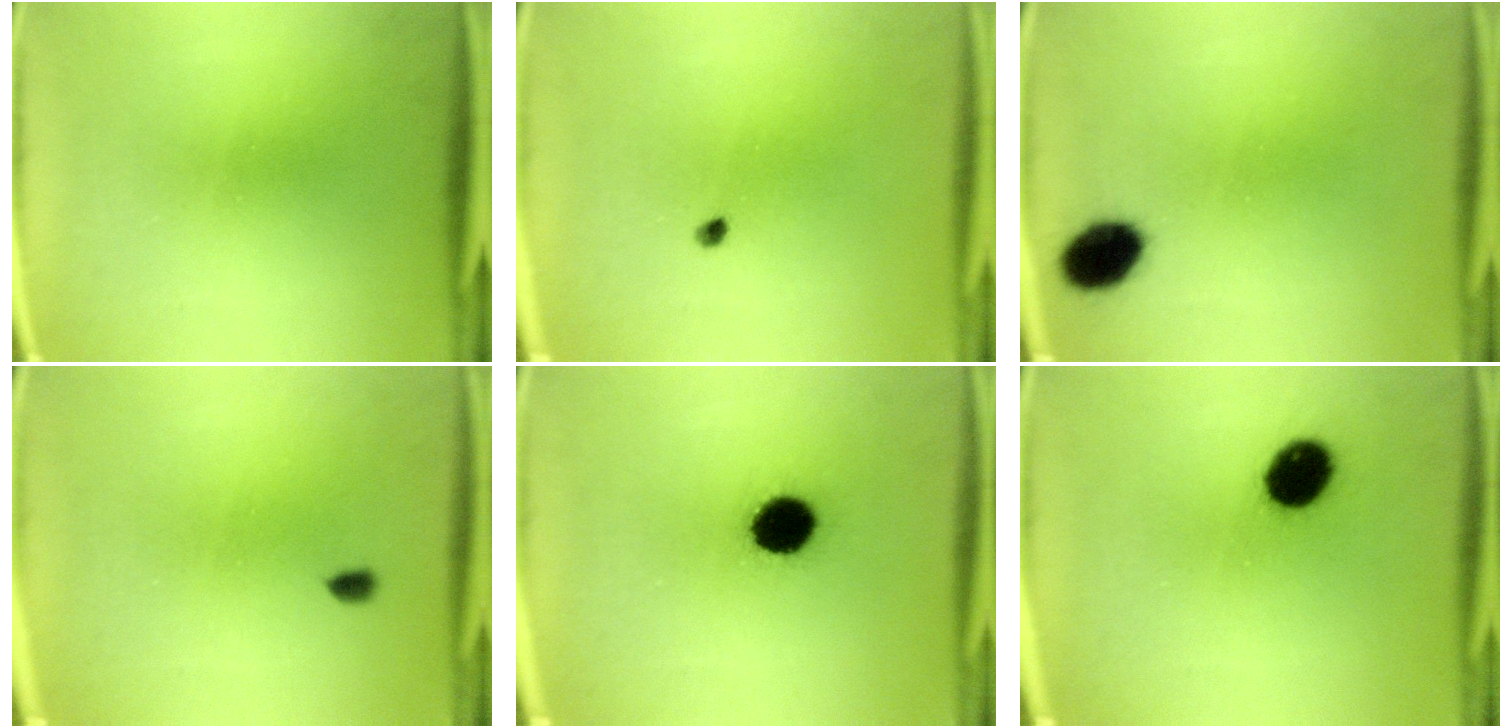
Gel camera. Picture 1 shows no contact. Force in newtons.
{"total": 0.9}
{"total": 7.1}
{"total": 1.2}
{"total": 8.4}
{"total": 9.3}